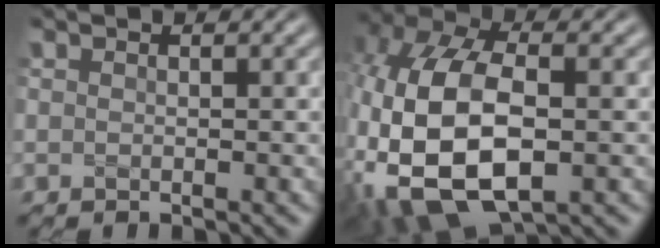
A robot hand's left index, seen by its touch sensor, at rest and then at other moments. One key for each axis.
{"total": 13.6, "fx": -1.4, "fy": 8.3, "fz": 10.7, "tx": -0.240, "ty": -0.012, "tz": -0.022}